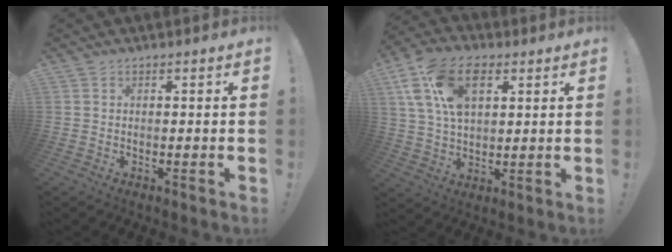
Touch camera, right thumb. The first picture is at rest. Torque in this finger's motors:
{"motor_torque": [1.03, 3.31, 0.80, -0.34, 0.08]}